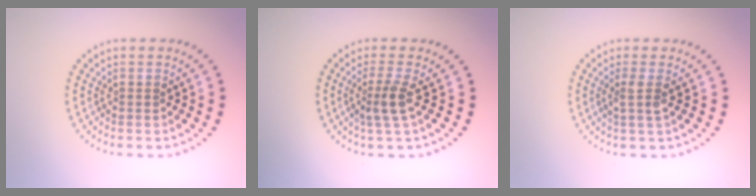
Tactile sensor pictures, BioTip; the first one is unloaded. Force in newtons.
{"total": 2.4, "press": 1.8, "slide": 1.5}
{"total": 1.6, "press": 1.2, "slide": 1.1}